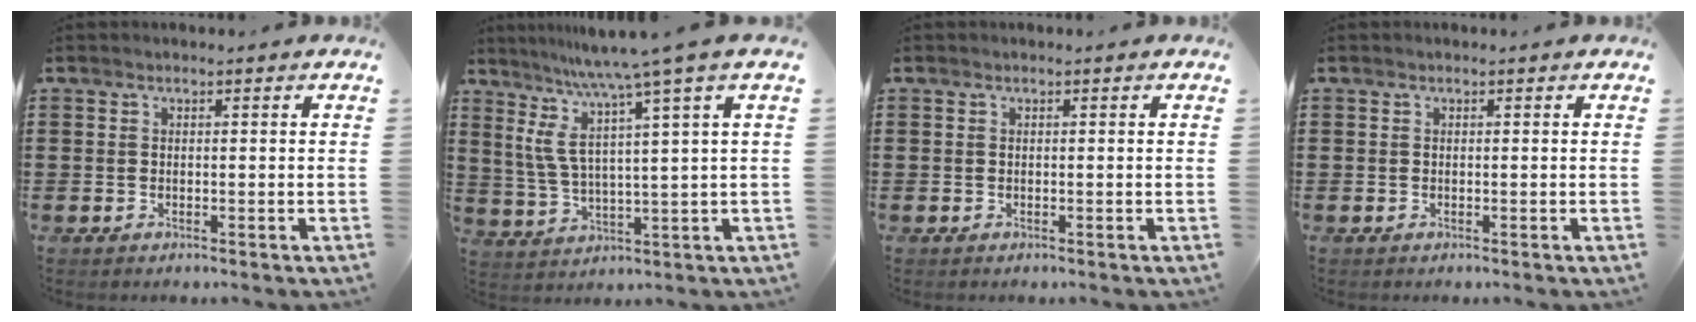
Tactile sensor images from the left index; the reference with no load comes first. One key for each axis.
{"total": 8.2, "fx": 5.3, "fy": -0.9, "fz": 6.1, "tx": -0.142, "ty": -0.037, "tz": 0.082}
{"total": 0.0}
{"total": 0.0}